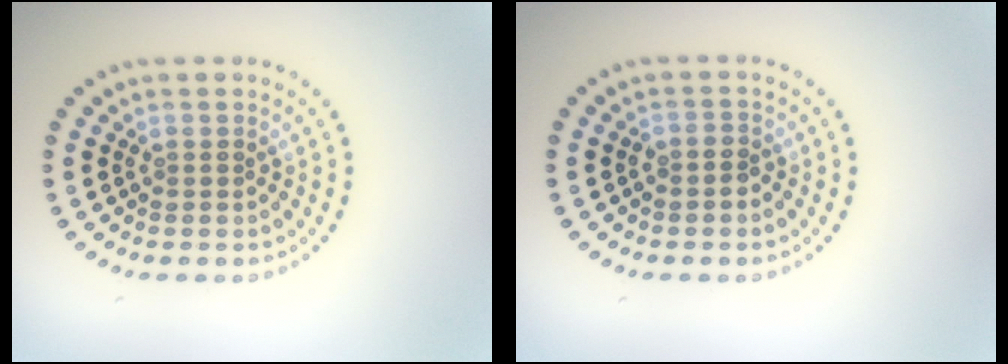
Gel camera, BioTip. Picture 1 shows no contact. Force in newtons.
{"total": 1.0, "press": 0.7, "slide": 0.6}